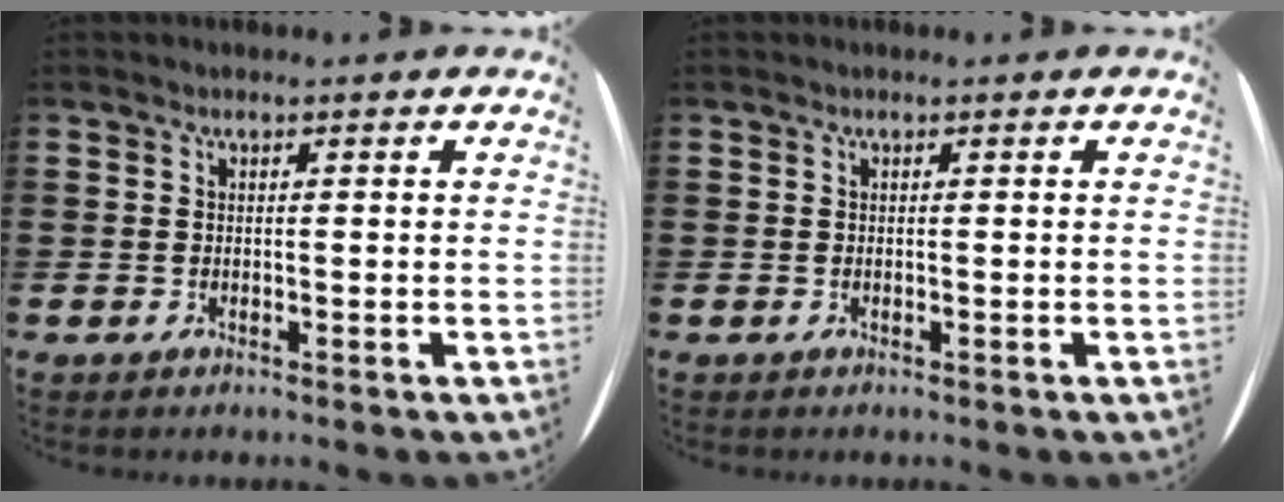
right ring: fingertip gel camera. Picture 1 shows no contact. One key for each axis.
{"total": 0.0}